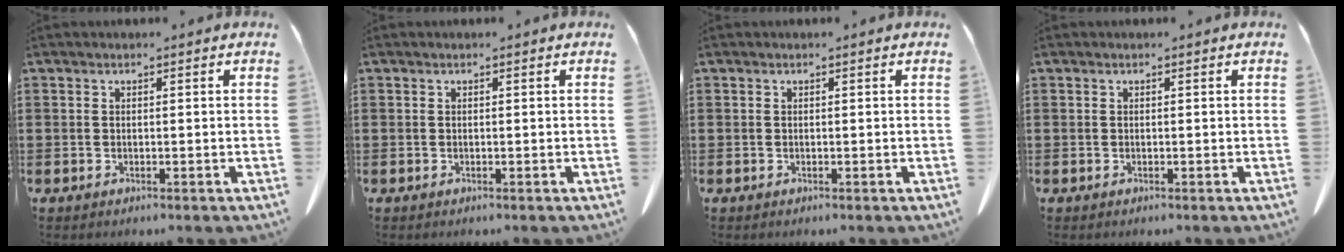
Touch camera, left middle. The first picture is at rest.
{"total": 0.0}
{"total": 0.0}
{"total": 0.0}